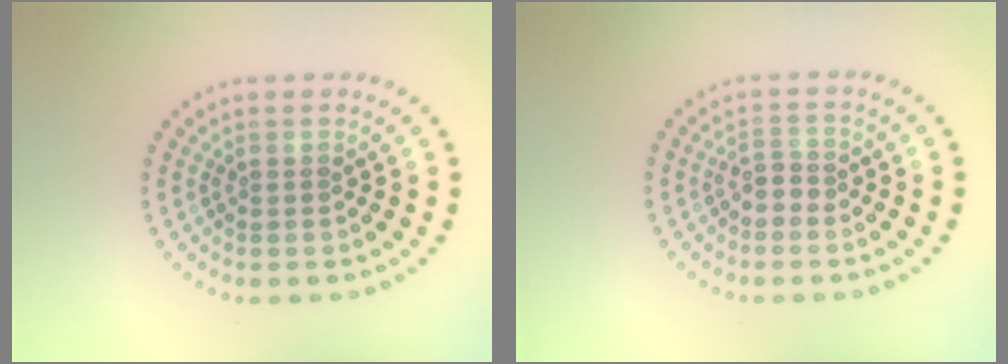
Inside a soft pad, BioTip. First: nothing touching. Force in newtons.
{"total": 1.4, "press": 1.2, "slide": 0.6}